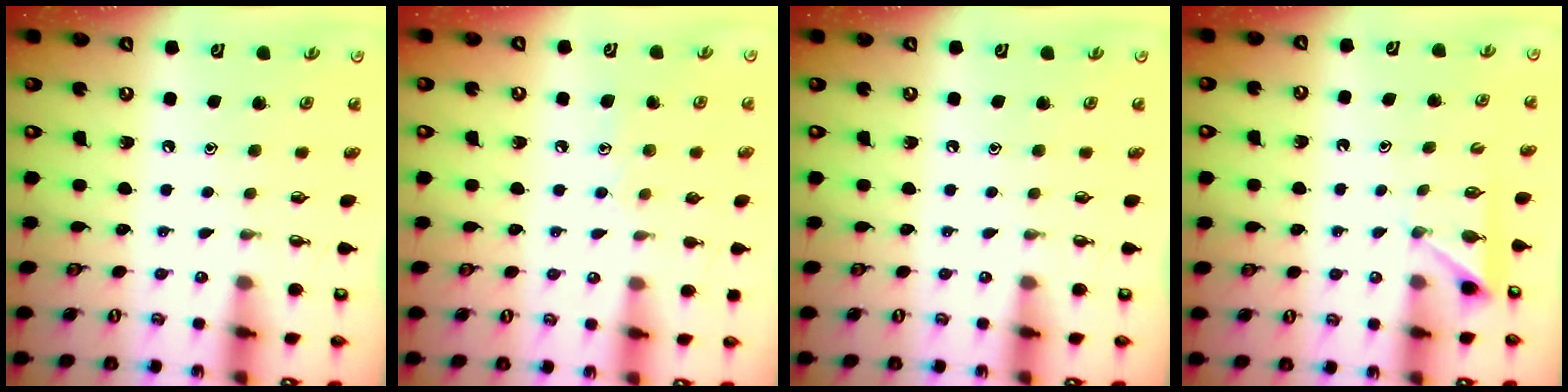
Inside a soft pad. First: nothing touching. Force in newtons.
{"total": 6.5, "press": 6.5, "slide": 0.6}
{"total": 0.0}
{"total": 3.0, "press": 2.9, "slide": 0.4}